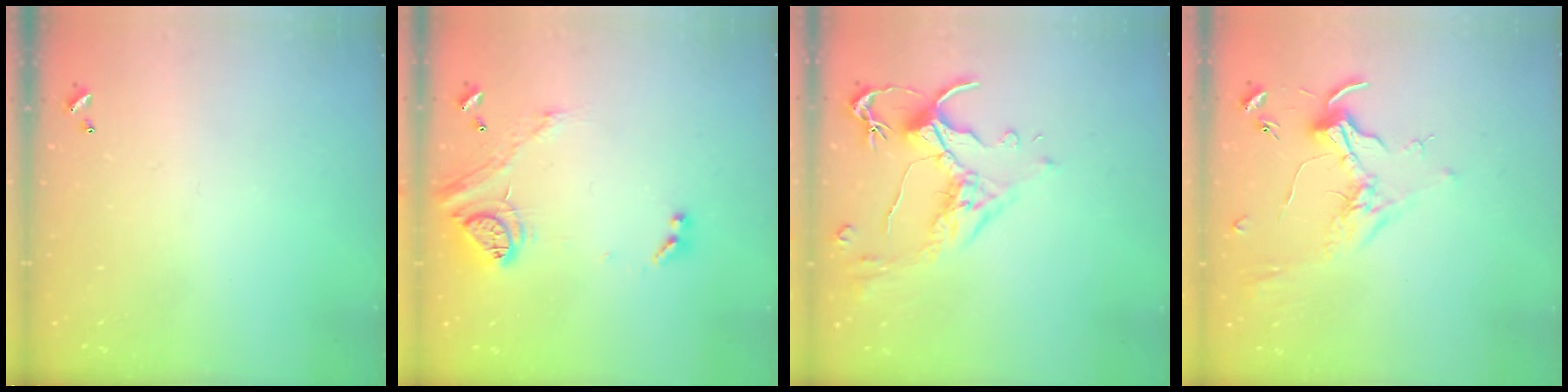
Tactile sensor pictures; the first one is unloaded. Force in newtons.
{"total": 15.6, "press": 15.6, "slide": 1.1}
{"total": 2.5, "press": 2.1, "slide": 1.4}
{"total": 1.7, "press": 1.6, "slide": 0.7}